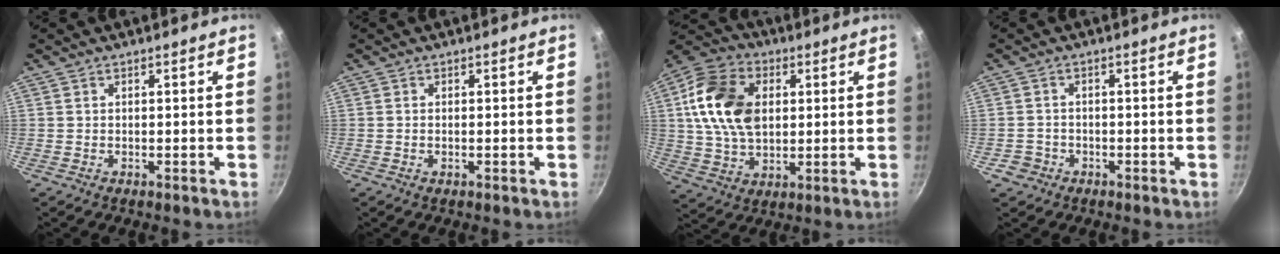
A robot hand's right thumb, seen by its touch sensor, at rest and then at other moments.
{"total": 0.5, "force": [-0.1, 0.2, 0.5], "torque": [-0.009, 0.001, -0.003]}
{"total": 17.0, "force": [3.0, 11.8, 11.9], "torque": [-0.198, 0.002, 0.047]}
{"total": 2.9, "force": [-1.4, 2.5, 0.6], "torque": [-0.002, 0.021, -0.019]}